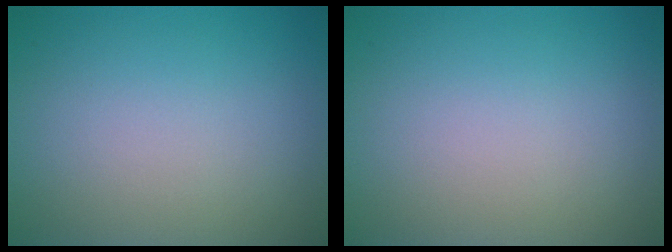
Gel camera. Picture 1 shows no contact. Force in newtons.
{"total": 0.0}